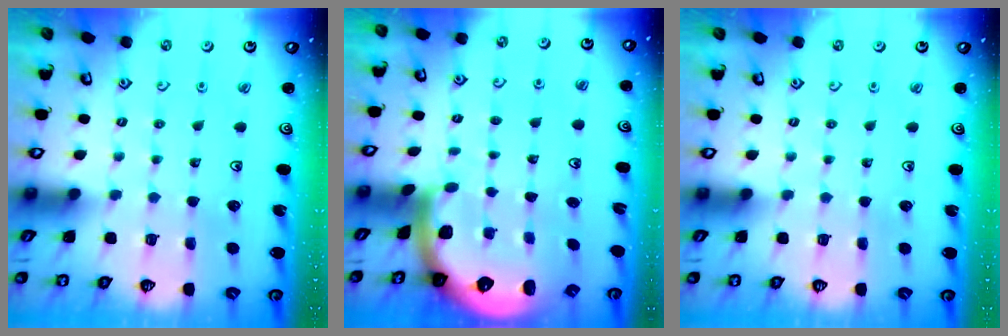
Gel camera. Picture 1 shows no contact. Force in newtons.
{"total": 2.5, "press": 2.5, "slide": 0.6}
{"total": 0.0}